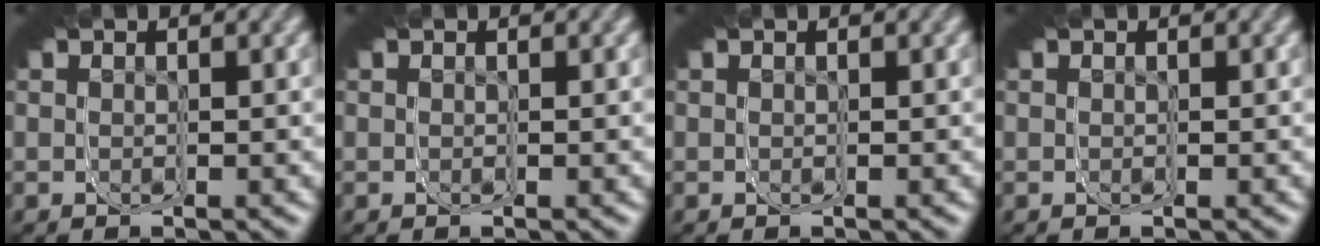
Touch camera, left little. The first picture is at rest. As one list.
[{"total": 0.0}, {"total": 0.0}, {"total": 0.0}]